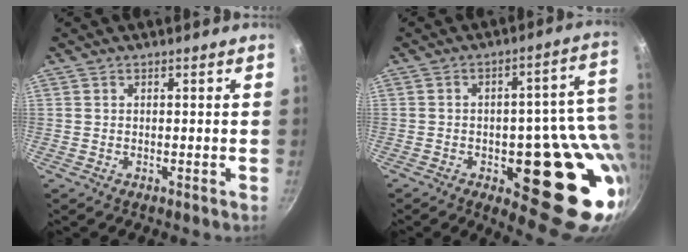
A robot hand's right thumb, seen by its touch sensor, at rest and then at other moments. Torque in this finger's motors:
{"motor_torque": [2.62, 2.39, 2.55, -0.22, 0.40]}